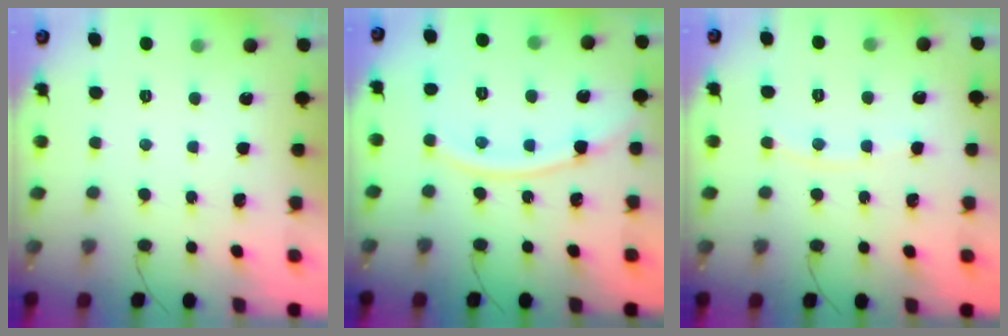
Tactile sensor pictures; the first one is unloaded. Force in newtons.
{"total": 11.9, "press": 11.8, "slide": 1.3}
{"total": 3.7, "press": 3.6, "slide": 0.6}